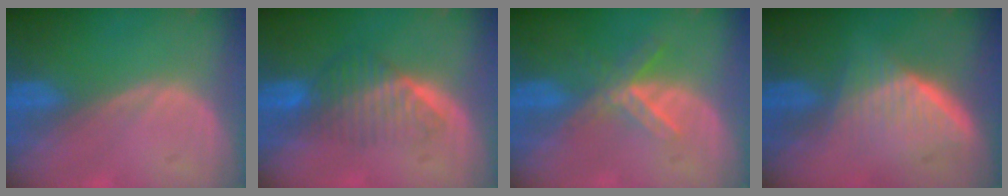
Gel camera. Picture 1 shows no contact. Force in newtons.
{"total": 6.5, "press": 5.5, "slide": 3.4}
{"total": 5.8, "press": 5.0, "slide": 2.9}
{"total": 6.5, "press": 6.0, "slide": 2.6}